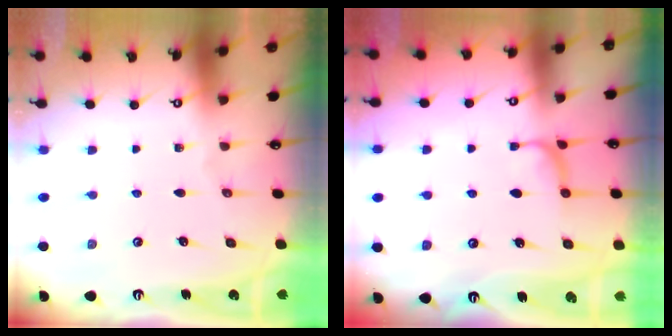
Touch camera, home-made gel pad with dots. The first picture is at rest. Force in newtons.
{"total": 0.8, "press": 0.4, "slide": 0.7}